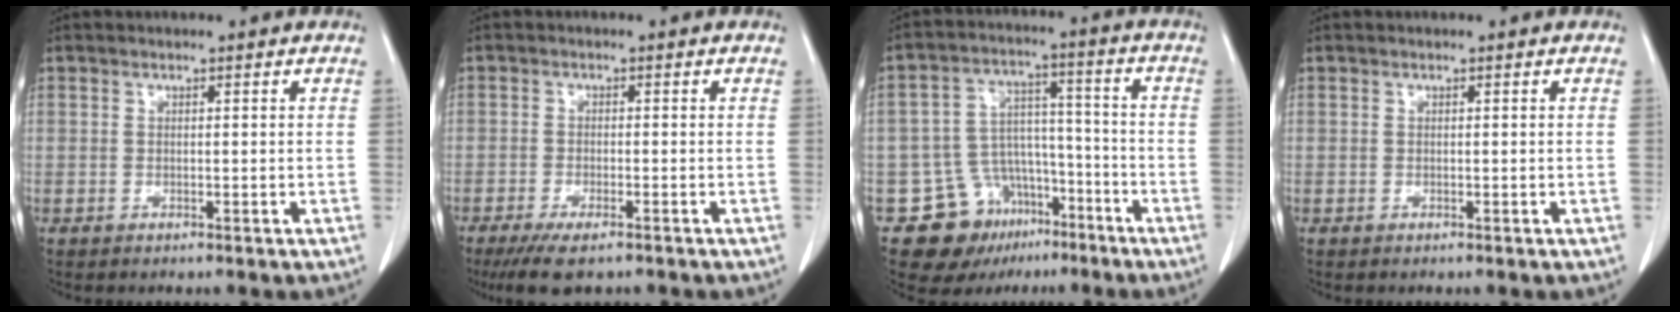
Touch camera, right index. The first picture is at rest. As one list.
[{"total": 6.1, "force": [-4.5, 1.4, 3.9], "torque": [-0.063, -0.014, -0.073]}, {"total": 12.0, "force": [-7.2, 8.7, 4.2], "torque": [-0.067, 0.049, -0.103]}, {"total": 0.0}]